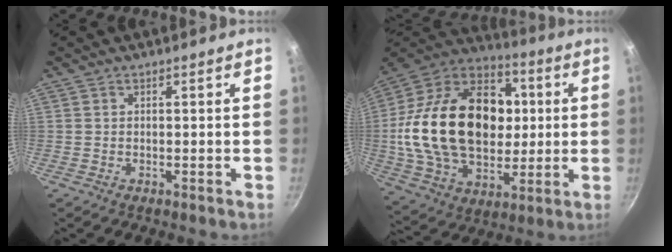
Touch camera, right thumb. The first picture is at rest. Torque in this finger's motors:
{"motor_torque": [-1.03, 2.56, 2.18, -0.59, 0.59]}